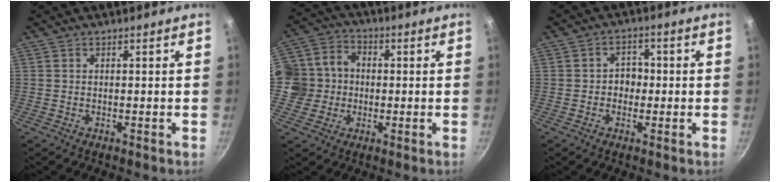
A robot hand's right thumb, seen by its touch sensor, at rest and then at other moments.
{"total": 10.4, "force": [-0.6, 9.5, 4.2], "torque": [-0.047, 0.021, -0.028]}
{"total": 4.1, "force": [-0.4, 3.5, 2.1], "torque": [0.002, 0.011, -0.009]}